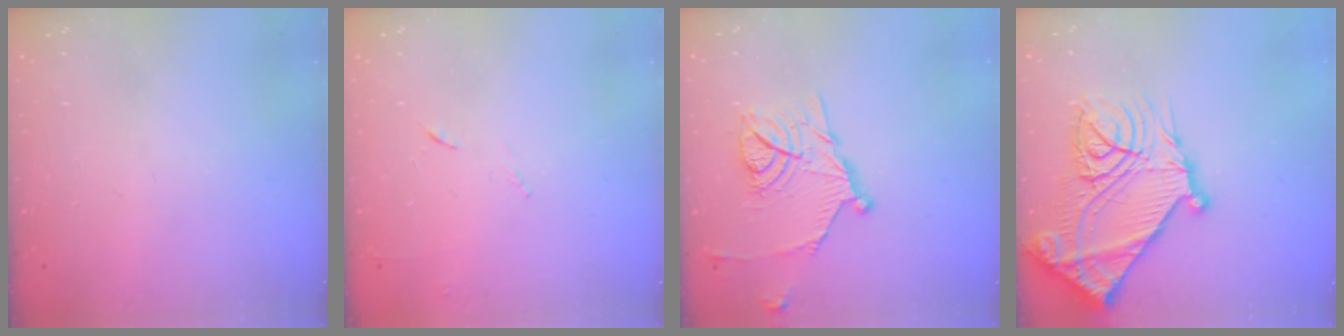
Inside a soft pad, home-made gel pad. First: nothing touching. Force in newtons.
{"total": 4.8, "press": 4.7, "slide": 0.8}
{"total": 14.1, "press": 14.1, "slide": 0.2}
{"total": 28.1, "press": 27.9, "slide": 3.3}